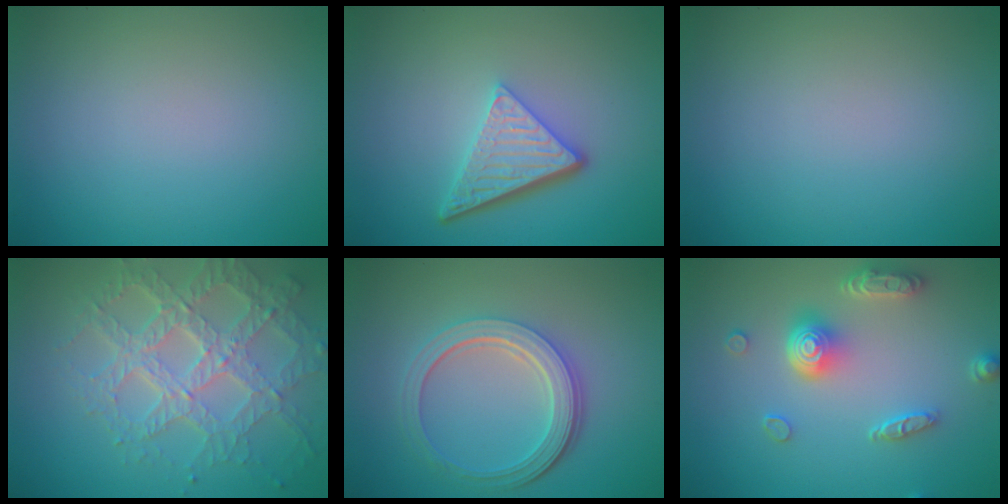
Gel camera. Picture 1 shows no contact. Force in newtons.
{"total": 4.9, "press": 3.5, "slide": 3.4}
{"total": 0.0}
{"total": 6.7, "press": 4.8, "slide": 4.7}
{"total": 5.2, "press": 3.9, "slide": 3.4}
{"total": 4.7, "press": 3.6, "slide": 3.0}